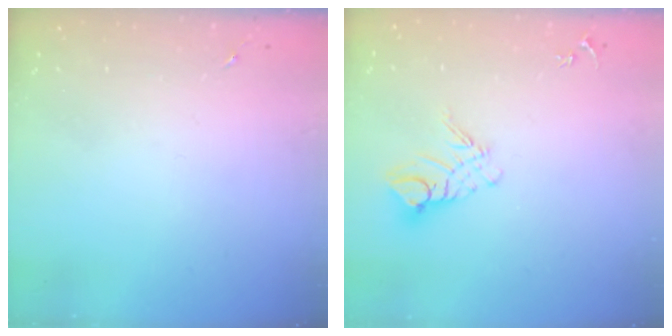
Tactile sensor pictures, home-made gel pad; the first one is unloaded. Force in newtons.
{"total": 10.6, "press": 10.5, "slide": 0.7}